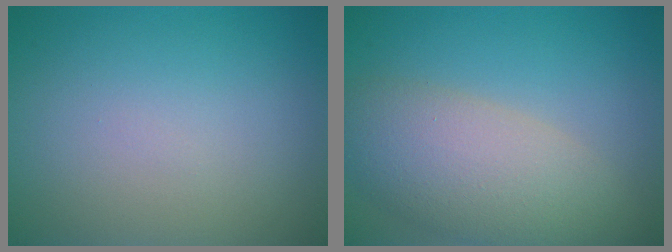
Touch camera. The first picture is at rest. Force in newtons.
{"total": 6.9, "press": 6.9, "slide": 0.6}